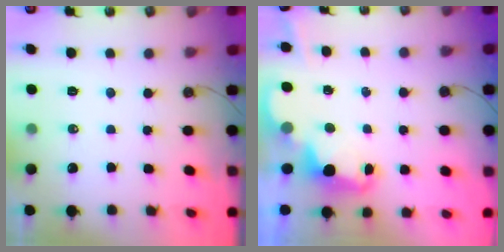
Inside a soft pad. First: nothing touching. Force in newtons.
{"total": 2.4, "press": 2.3, "slide": 0.6}